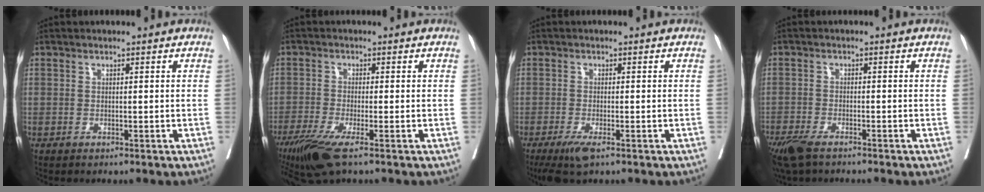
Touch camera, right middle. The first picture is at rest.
{"total": 6.4, "force": [-4.1, 0.7, 4.9], "torque": [-0.087, -0.017, -0.075]}
{"total": 4.0, "force": [-2.5, 0.7, 3.1], "torque": [-0.059, -0.013, -0.043]}
{"total": 5.9, "force": [-4.5, 1.5, 3.5], "torque": [-0.065, -0.014, -0.081]}